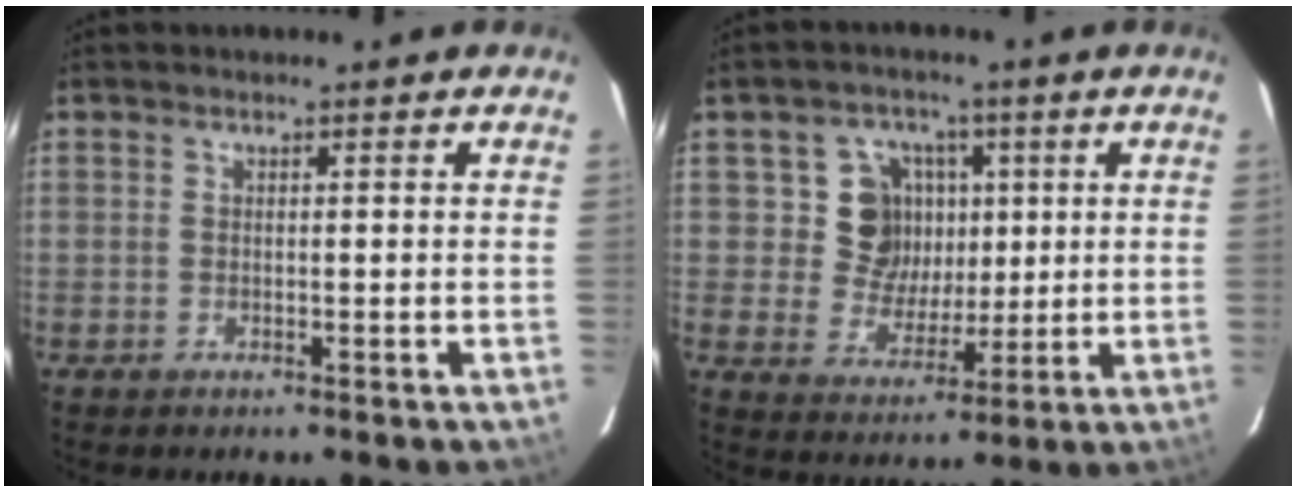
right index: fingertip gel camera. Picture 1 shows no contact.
{"total": 8.9, "force": [2.1, 8.4, 2.0], "torque": [-0.047, 0.004, 0.035]}